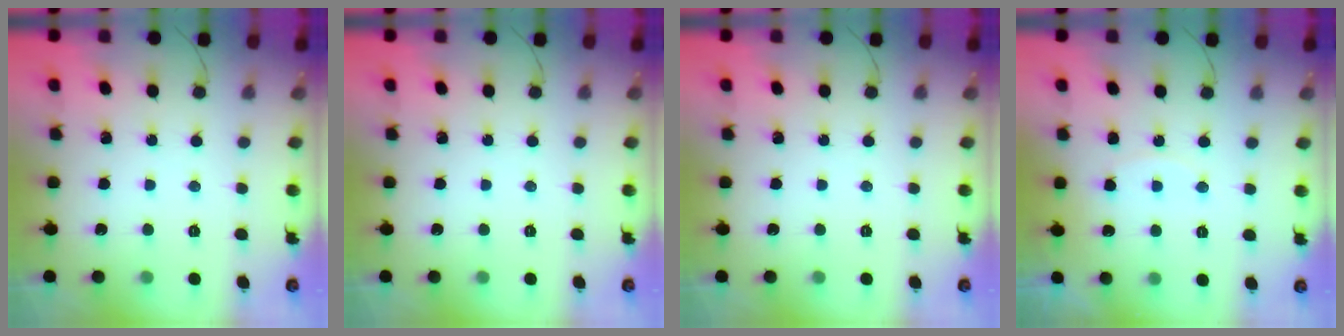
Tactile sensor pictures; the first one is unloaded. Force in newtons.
{"total": 0.0}
{"total": 0.0}
{"total": 5.9, "press": 5.9, "slide": 0.4}